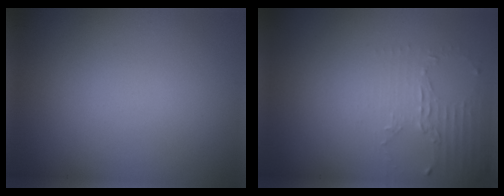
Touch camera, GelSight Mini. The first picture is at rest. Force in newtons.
{"total": 2.2, "press": 1.6, "slide": 1.5}